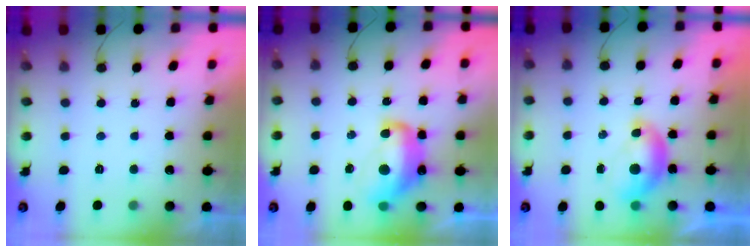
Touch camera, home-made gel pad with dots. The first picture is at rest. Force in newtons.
{"total": 14.0, "press": 14.0, "slide": 1.0}
{"total": 8.0, "press": 7.9, "slide": 1.3}